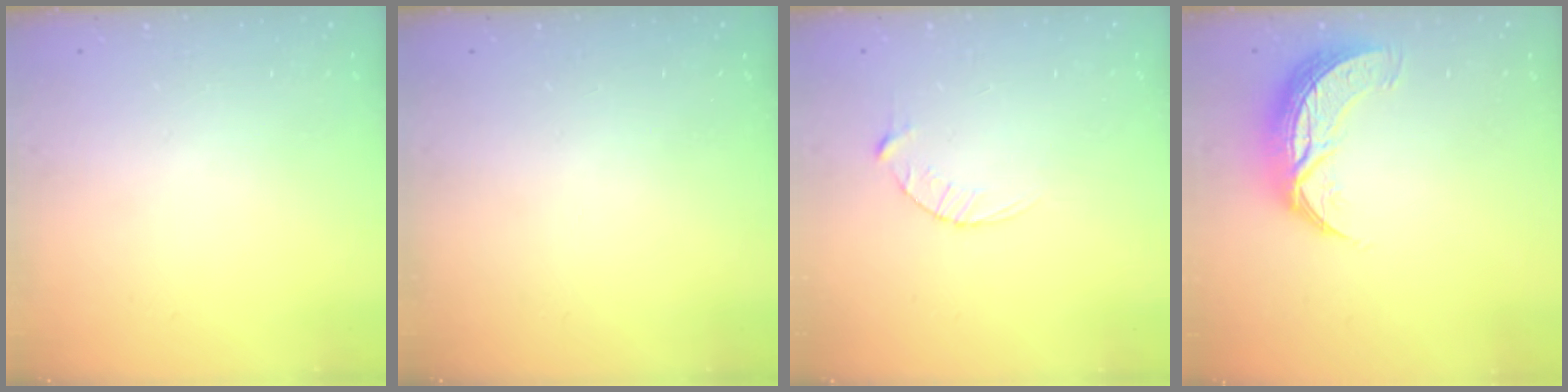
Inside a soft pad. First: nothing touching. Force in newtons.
{"total": 0.0}
{"total": 3.0, "press": 3.0, "slide": 0.4}
{"total": 10.3, "press": 10.2, "slide": 0.7}